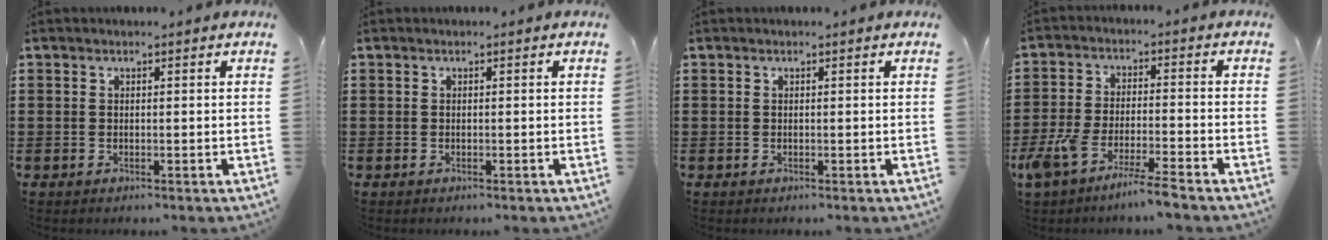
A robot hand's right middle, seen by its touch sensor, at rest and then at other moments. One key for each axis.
{"total": 0.0}
{"total": 0.0}
{"total": 6.5, "fx": -5.5, "fy": -0.1, "fz": 3.4, "tx": -0.090, "ty": -0.021, "tz": -0.108}